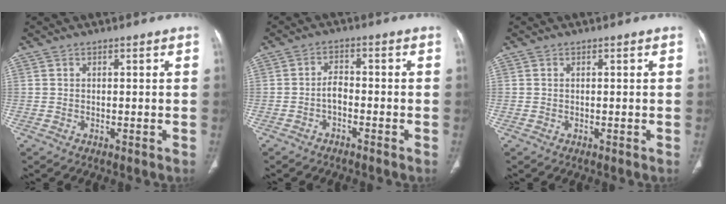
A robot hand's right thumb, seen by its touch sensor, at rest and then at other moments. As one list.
[{"total": 2.7, "force": [-1.4, 1.3, 1.9], "torque": [-0.034, 0.020, -0.029]}, {"total": 0.0}]